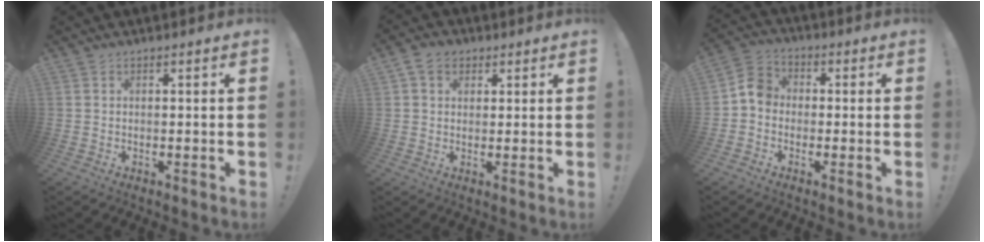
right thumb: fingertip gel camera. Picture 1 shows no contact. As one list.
[{"total": 5.8, "force": [2.4, 4.4, 2.8], "torque": [-0.052, 0.005, 0.047]}, {"total": 6.7, "force": [-1.5, 5.6, 3.5], "torque": [-0.052, 0.024, -0.025]}]